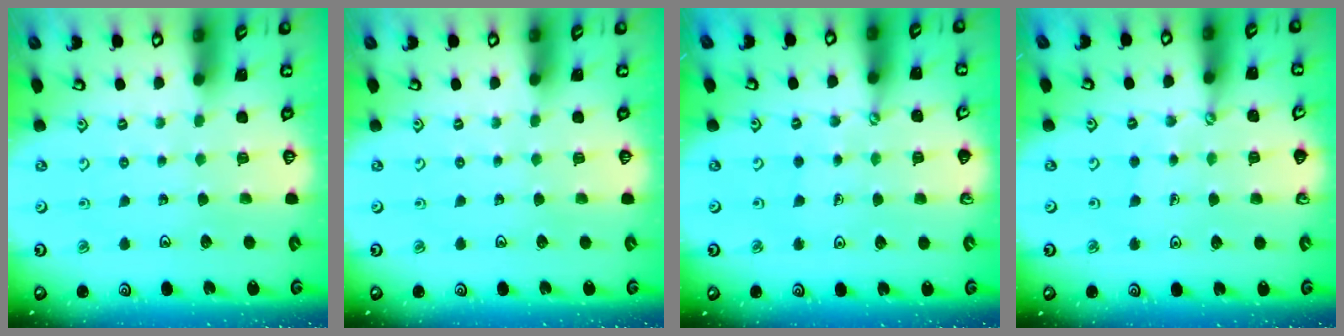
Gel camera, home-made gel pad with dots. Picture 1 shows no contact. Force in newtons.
{"total": 0.0}
{"total": 0.7, "press": 0.7, "slide": 0.0}
{"total": 1.4, "press": 1.3, "slide": 0.1}